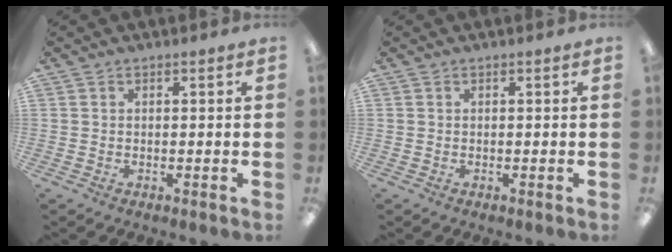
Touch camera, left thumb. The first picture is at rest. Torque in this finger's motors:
{"motor_torque": [0.00, 0.00, 0.03, 0.03, 0.00]}